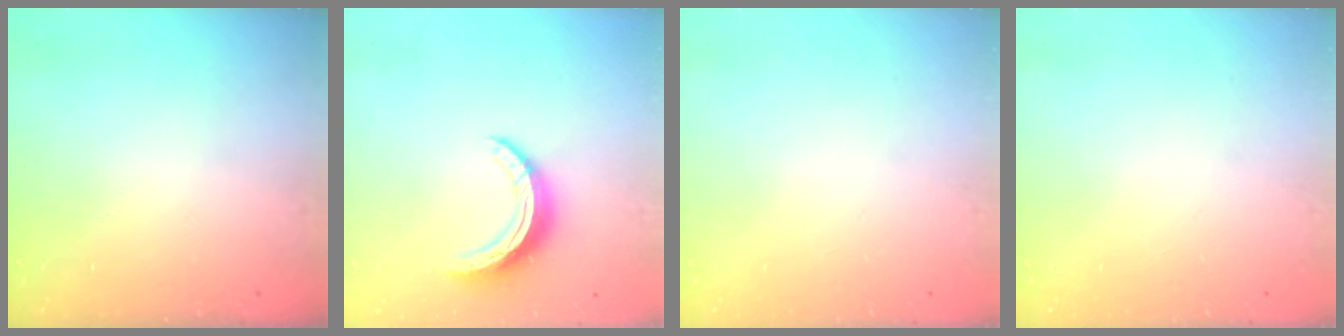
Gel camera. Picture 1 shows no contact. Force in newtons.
{"total": 9.3, "press": 9.3, "slide": 0.3}
{"total": 0.0}
{"total": 0.0}